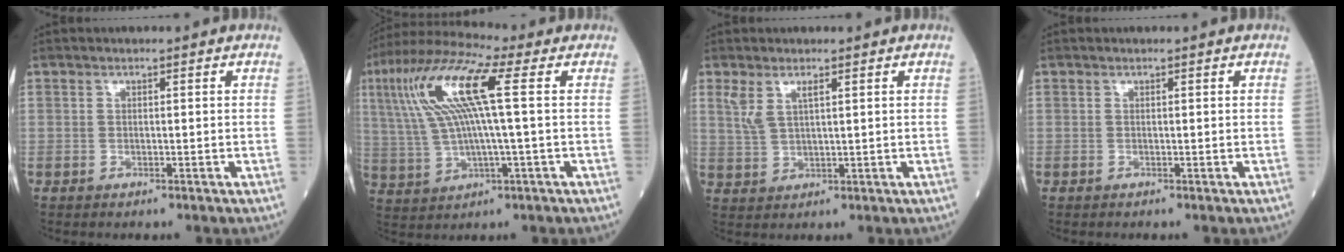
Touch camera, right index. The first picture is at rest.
{"total": 13.3, "force": [3.1, 1.3, 12.9], "torque": [-0.280, 0.032, 0.059]}
{"total": 3.1, "force": [1.7, 0.8, 2.5], "torque": [-0.064, 0.012, 0.044]}
{"total": 0.0}